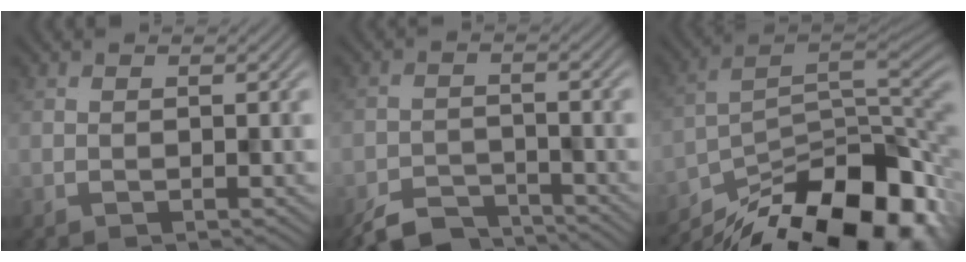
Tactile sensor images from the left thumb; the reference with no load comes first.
{"total": 5.0, "force": [-4.5, 1.6, 1.6], "torque": [-0.027, -0.005, -0.083]}
{"total": 16.9, "force": [-12.2, 6.4, 9.9], "torque": [-0.175, -0.023, -0.190]}